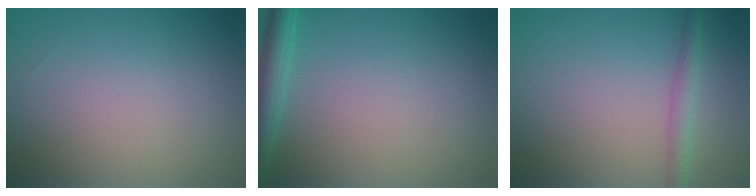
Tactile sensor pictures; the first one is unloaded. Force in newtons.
{"total": 3.0, "press": 3.0, "slide": 0.2}
{"total": 2.0, "press": 2.0, "slide": 0.0}